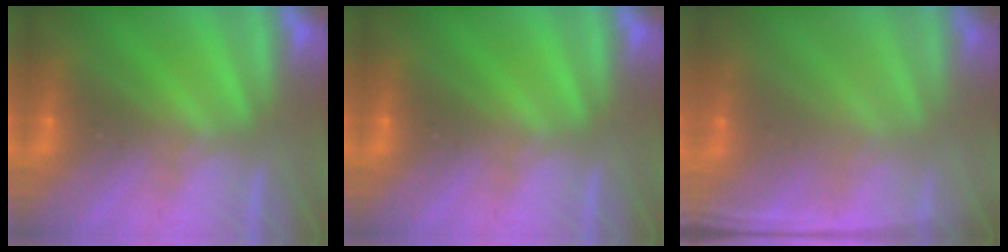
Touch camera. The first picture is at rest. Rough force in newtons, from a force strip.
{"total": 0.0}
{"total": 1.3}